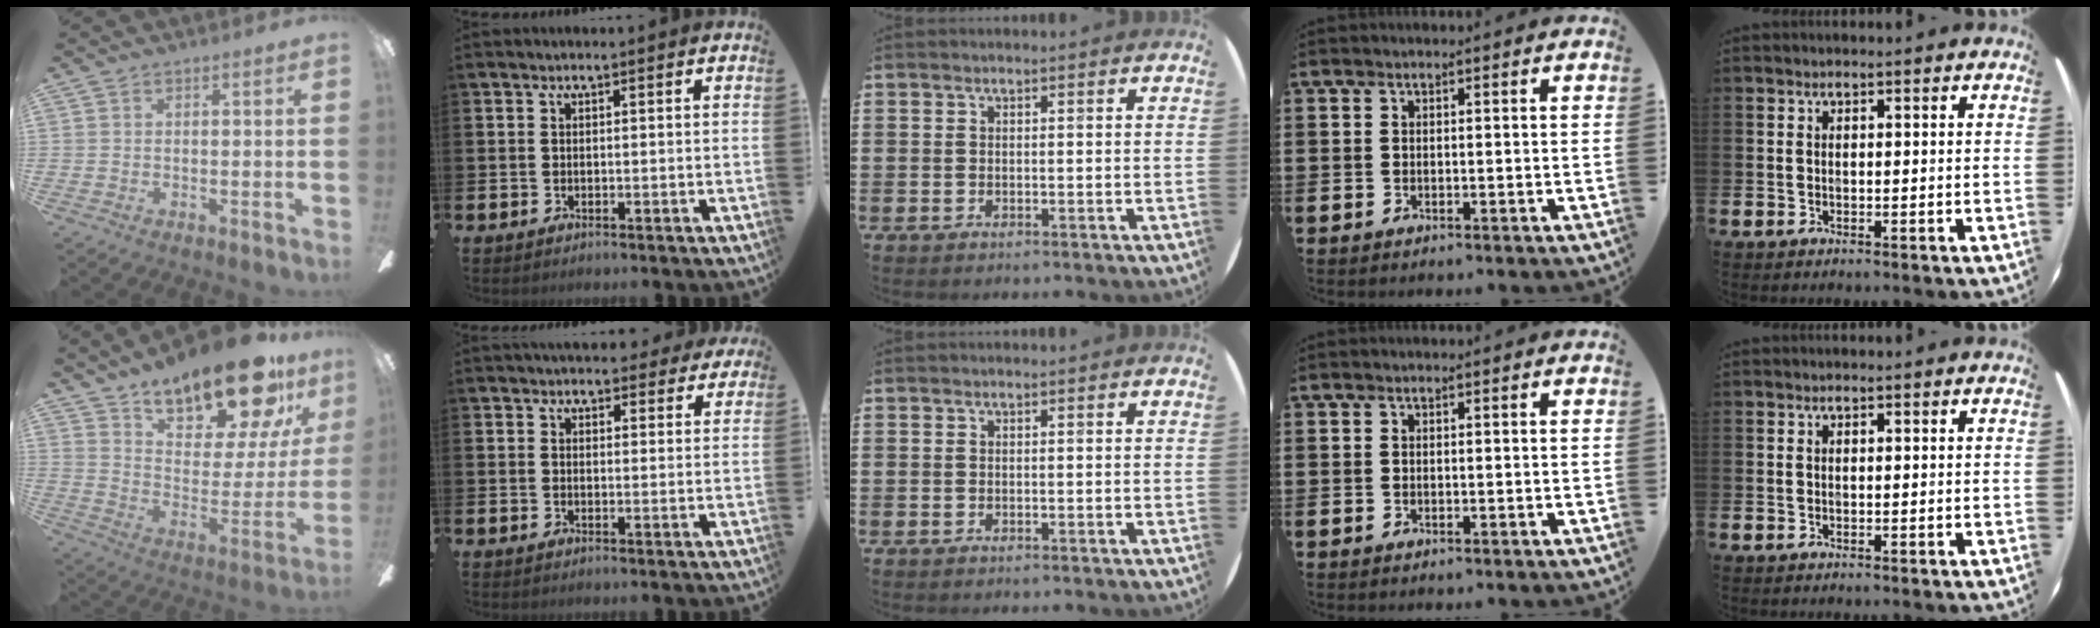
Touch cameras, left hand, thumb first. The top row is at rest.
{"thumb": {"total": 21.0, "force": [16.8, 6.9, 10.6], "torque": [-0.173, -0.112, 0.286]}, "index": {"total": 3.9, "force": [3.5, 1.5, 0.6], "torque": [-0.003, -0.015, 0.061]}}